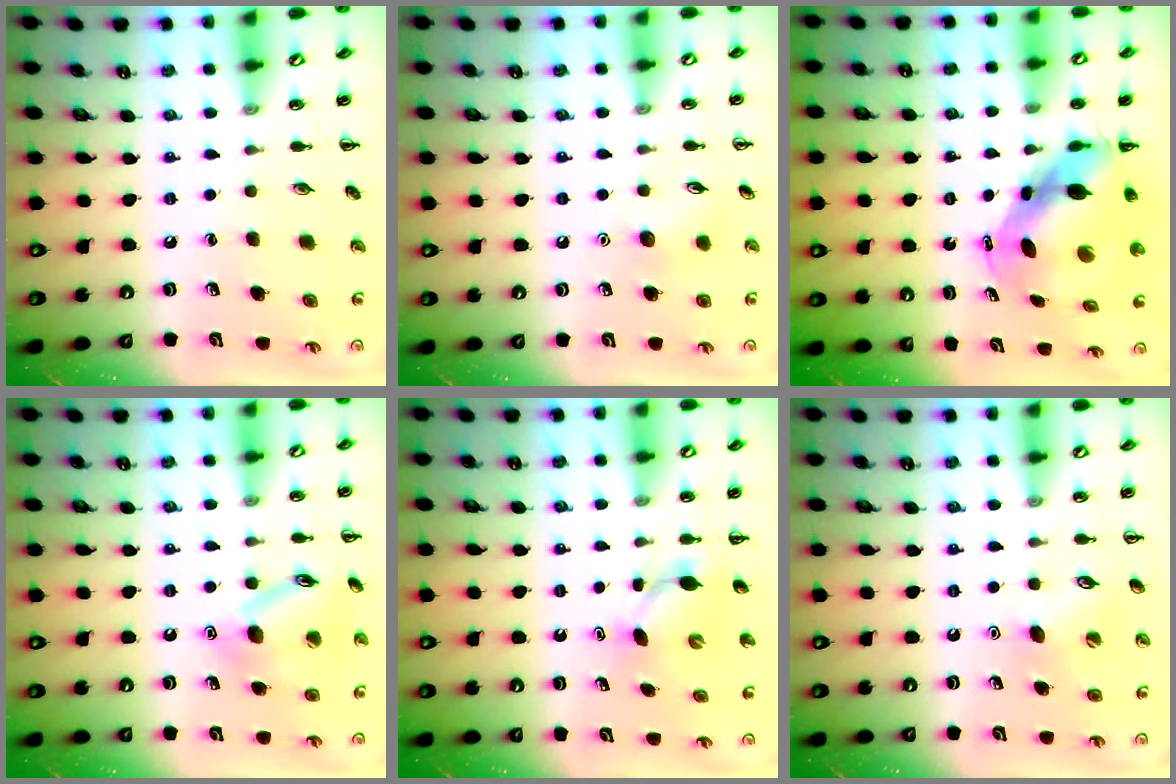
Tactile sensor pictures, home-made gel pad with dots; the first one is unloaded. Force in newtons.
{"total": 5.7, "press": 5.4, "slide": 1.8}
{"total": 6.2, "press": 6.1, "slide": 1.1}
{"total": 12.6, "press": 12.6, "slide": 0.7}
{"total": 3.8, "press": 3.6, "slide": 1.2}
{"total": 5.4, "press": 5.2, "slide": 1.2}